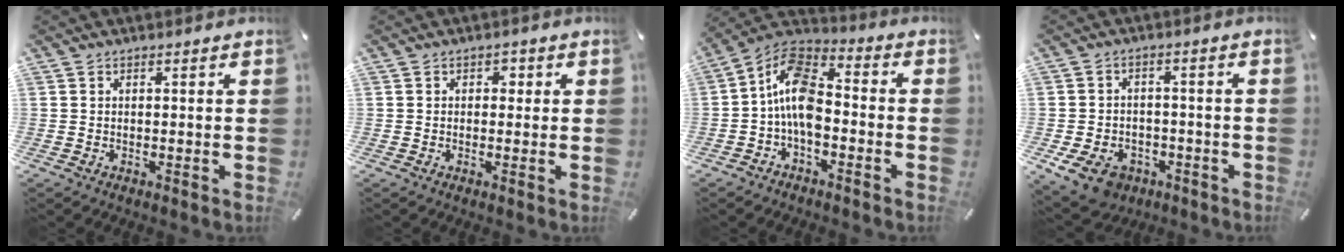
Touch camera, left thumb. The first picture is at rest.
{"total": 1.6, "force": [-0.1, 1.5, 0.7], "torque": [-0.007, 0.006, -0.009]}
{"total": 11.8, "force": [-3.1, 7.2, 8.9], "torque": [-0.185, 0.014, -0.058]}
{"total": 8.6, "force": [-4.6, 6.1, 3.9], "torque": [-0.088, 0.030, -0.082]}